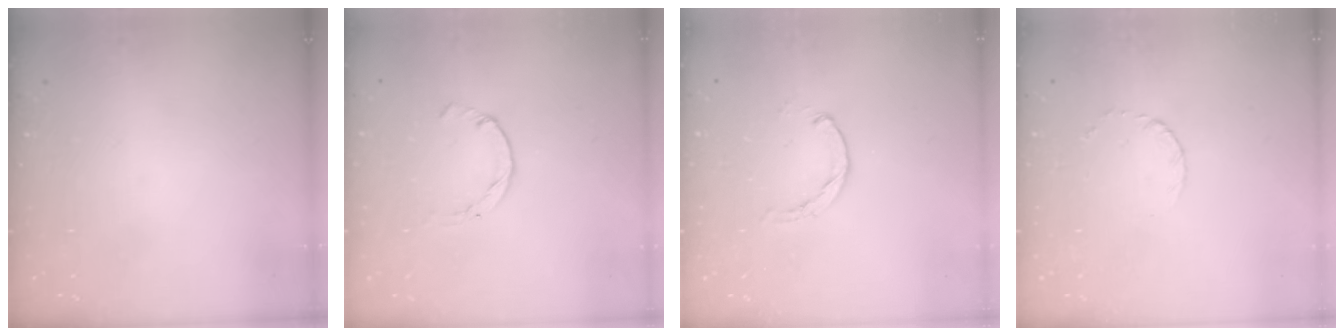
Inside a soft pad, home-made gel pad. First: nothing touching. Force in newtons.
{"total": 0.0}
{"total": 0.7, "press": 0.7, "slide": 0.2}
{"total": 3.1, "press": 3.1, "slide": 0.3}